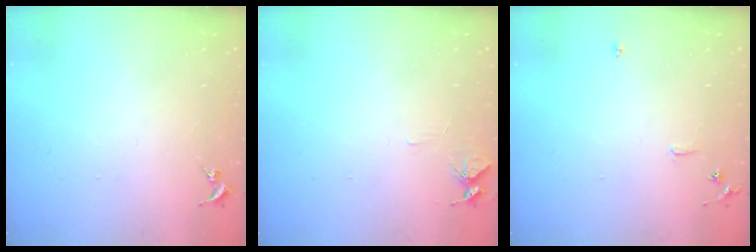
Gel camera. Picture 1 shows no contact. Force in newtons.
{"total": 5.4, "press": 5.4, "slide": 0.6}
{"total": 5.6, "press": 5.6, "slide": 0.6}